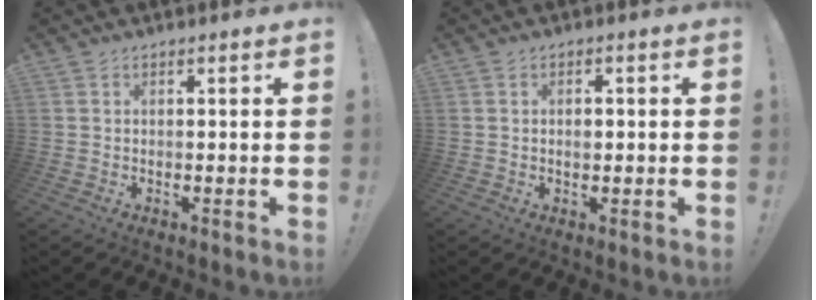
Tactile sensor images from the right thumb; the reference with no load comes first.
{"total": 1.8, "force": [-0.1, 1.3, 1.3], "torque": [-0.011, 0.002, -0.005]}